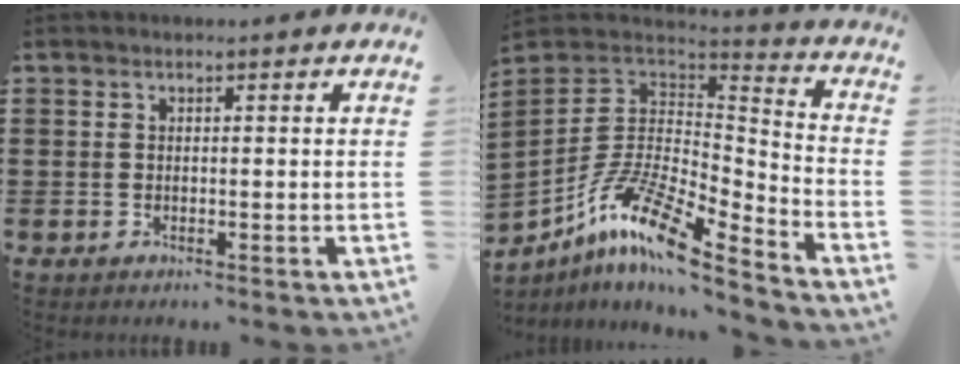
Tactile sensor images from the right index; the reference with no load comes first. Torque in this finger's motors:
{"motor_torque": [-0.40, 0.98, 0.45, 0.07]}